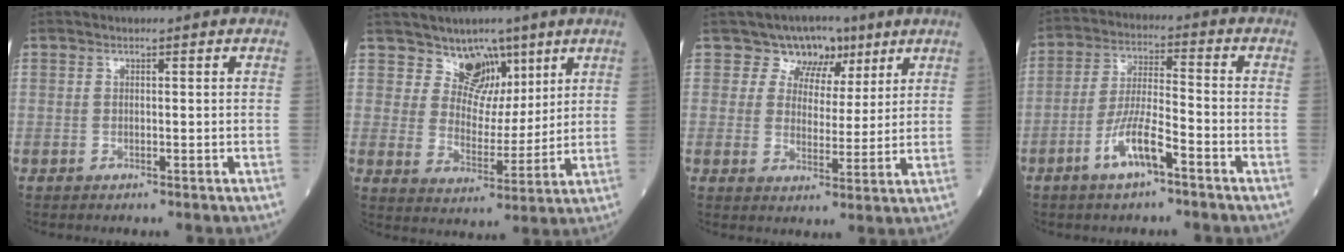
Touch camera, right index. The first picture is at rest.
{"total": 6.7, "force": [4.9, 4.4, 1.1], "torque": [-0.009, -0.004, 0.087]}
{"total": 6.1, "force": [3.8, 4.7, 1.1], "torque": [-0.001, 0.008, 0.057]}
{"total": 7.8, "force": [-4.3, 1.4, 6.3], "torque": [-0.125, 0.001, -0.081]}